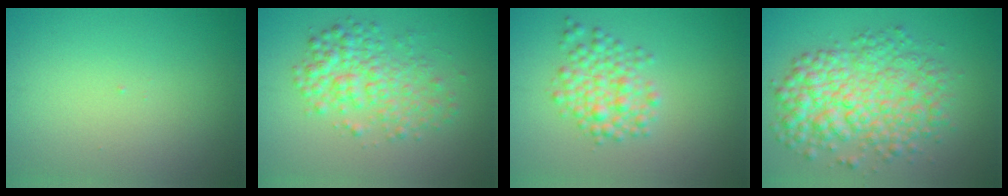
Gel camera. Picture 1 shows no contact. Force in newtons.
{"total": 4.3, "press": 4.3, "slide": 0.1}
{"total": 3.4, "press": 3.4, "slide": 0.1}
{"total": 7.4, "press": 7.4, "slide": 0.1}